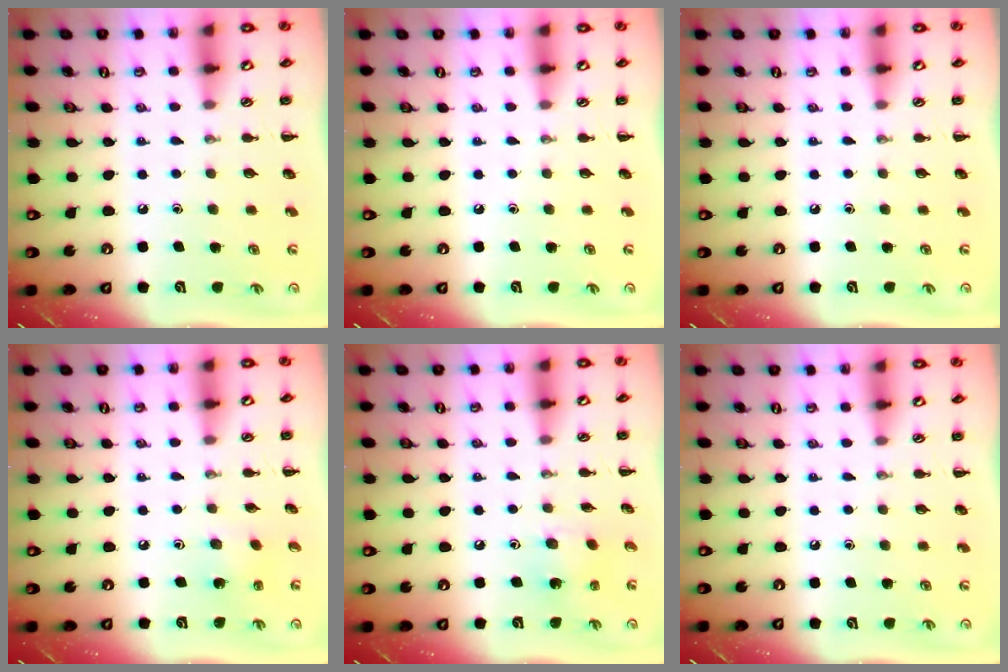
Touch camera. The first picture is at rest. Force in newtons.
{"total": 0.0}
{"total": 0.0}
{"total": 1.8, "press": 1.6, "slide": 0.7}
{"total": 2.3, "press": 2.2, "slide": 0.5}
{"total": 0.0}